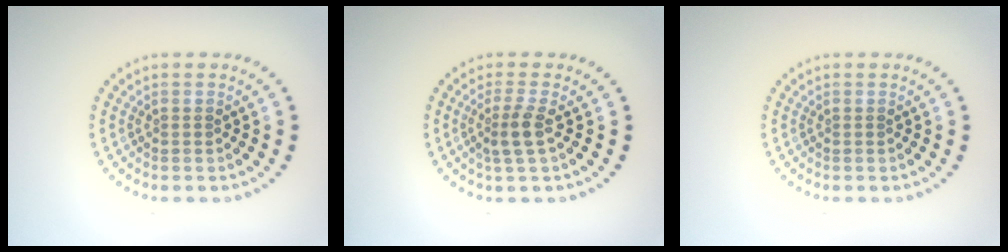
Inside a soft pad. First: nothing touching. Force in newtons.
{"total": 2.2, "press": 1.8, "slide": 1.3}
{"total": 0.0}